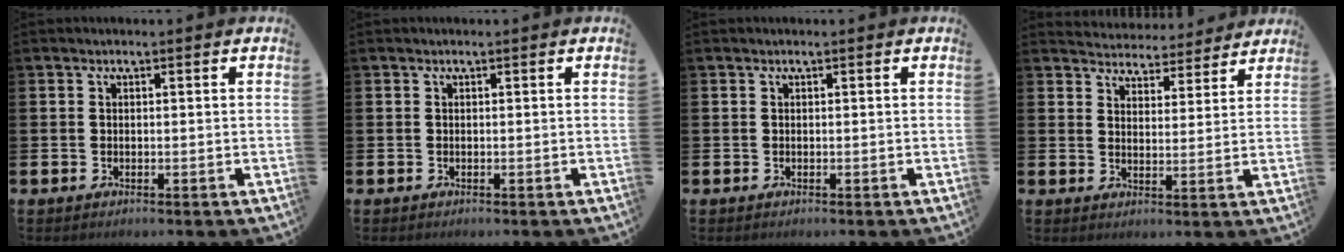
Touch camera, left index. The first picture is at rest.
{"total": 0.0}
{"total": 0.0}
{"total": 4.6, "force": [4.5, 1.0, -0.4], "torque": [-0.010, -0.035, 0.078]}